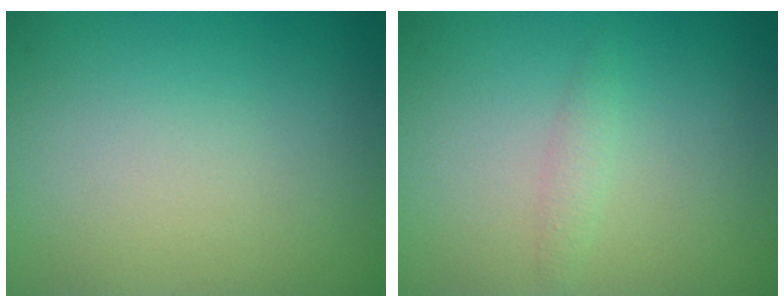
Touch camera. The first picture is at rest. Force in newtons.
{"total": 1.0, "press": 1.0, "slide": 0.1}